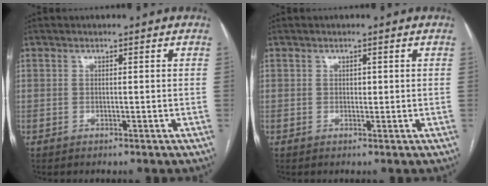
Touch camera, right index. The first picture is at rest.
{"total": 0.8, "force": [0.1, 0.6, 0.5], "torque": [-0.004, 0.001, 0.001]}